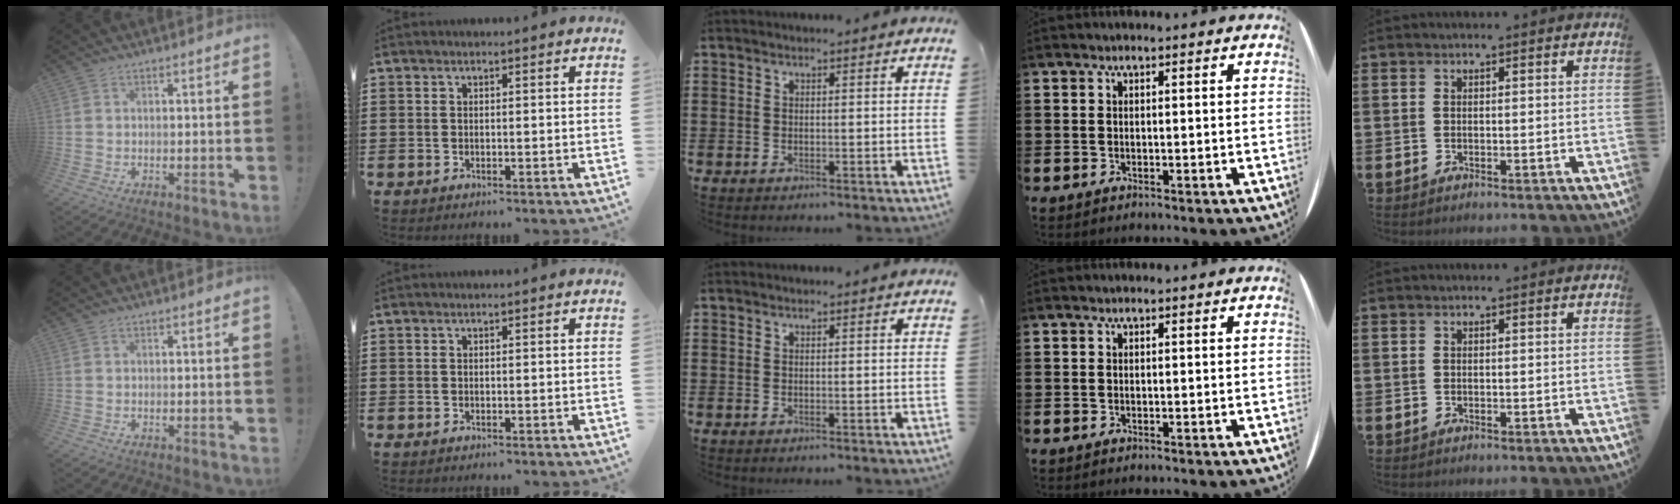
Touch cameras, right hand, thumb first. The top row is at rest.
{}